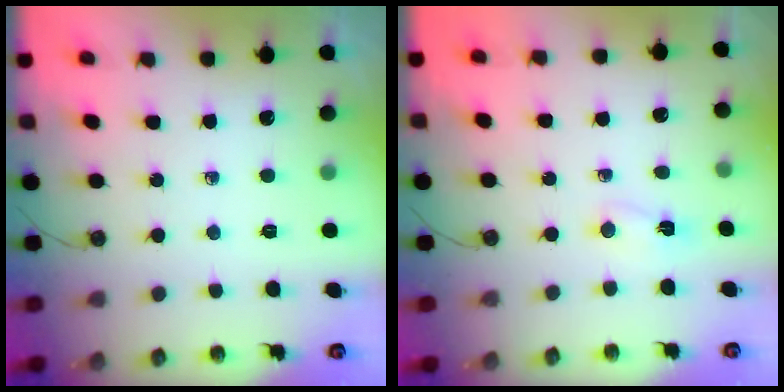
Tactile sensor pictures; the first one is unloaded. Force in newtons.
{"total": 2.4, "press": 2.4, "slide": 0.5}